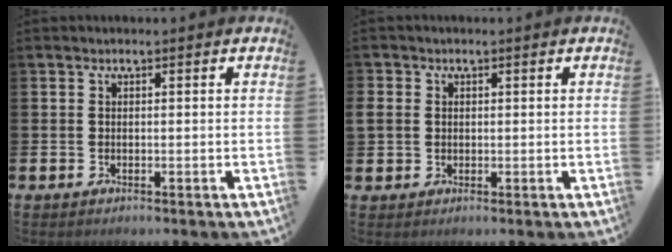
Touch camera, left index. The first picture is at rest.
{"total": 2.1, "force": [1.0, 1.7, 0.6], "torque": [-0.007, 0.007, 0.015]}